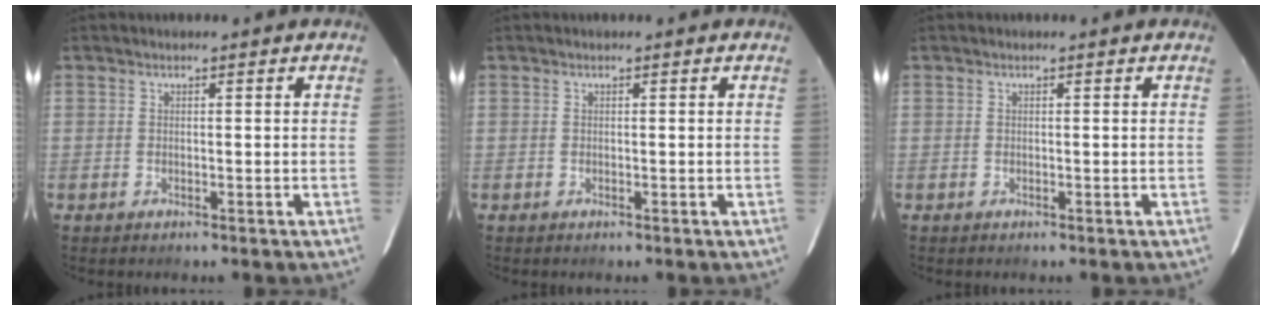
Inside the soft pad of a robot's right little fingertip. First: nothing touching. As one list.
[{"total": 0.0}, {"total": 0.0}]